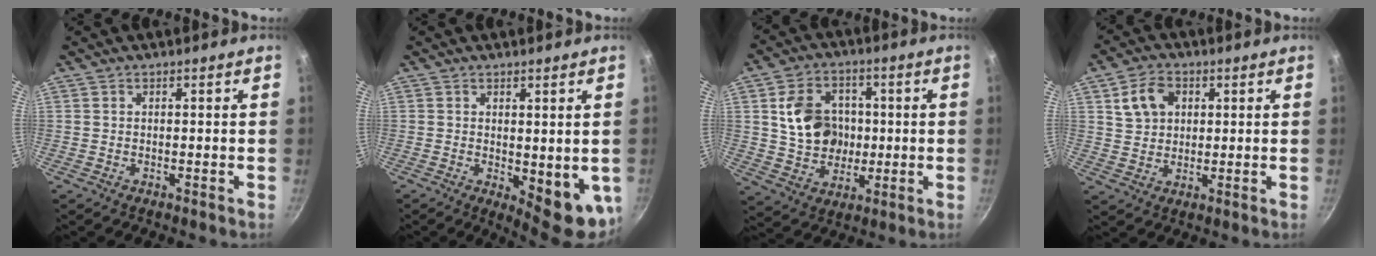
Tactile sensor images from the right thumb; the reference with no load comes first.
{"total": 9.2, "force": [0.1, 4.0, 8.3], "torque": [-0.084, -0.015, 0.012]}
{"total": 13.2, "force": [1.4, 10.9, 7.3], "torque": [-0.100, 0.007, 0.031]}
{"total": 7.6, "force": [2.5, 5.7, 4.3], "torque": [-0.061, 0.004, 0.043]}